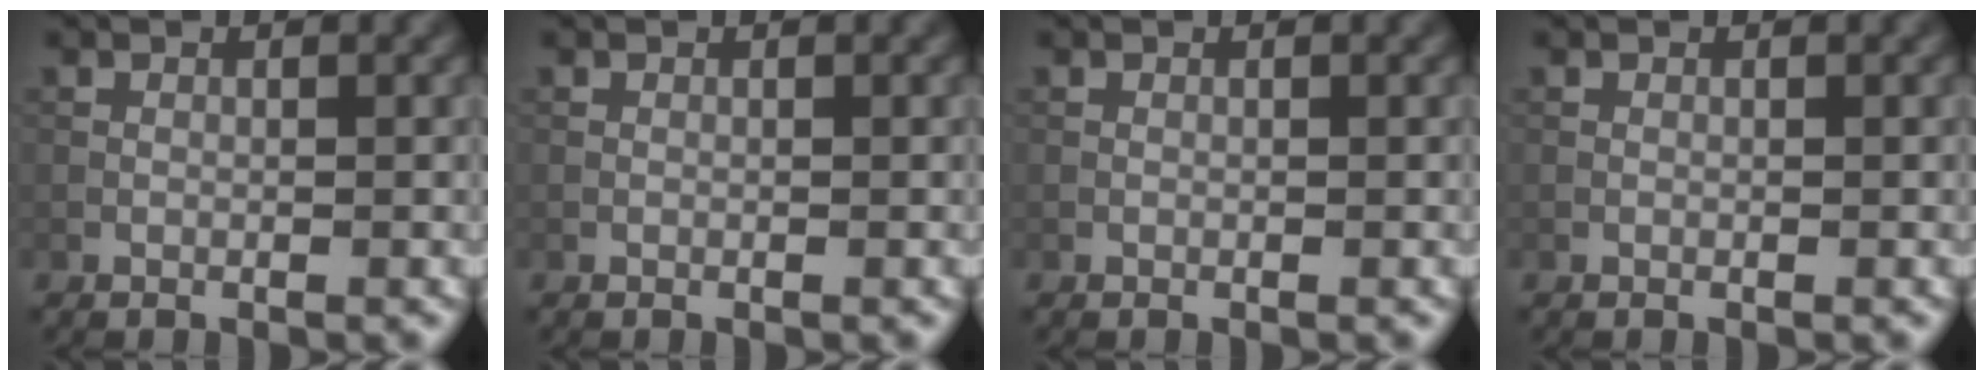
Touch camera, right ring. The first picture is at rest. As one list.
[{"total": 0.0}, {"total": 0.0}, {"total": 0.0}]